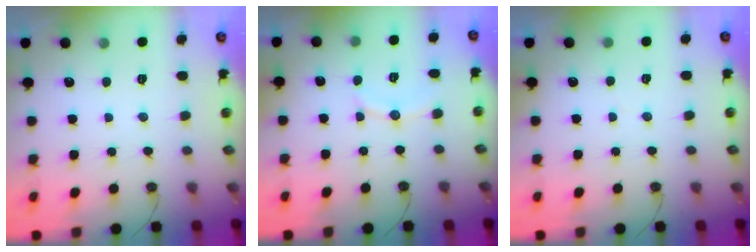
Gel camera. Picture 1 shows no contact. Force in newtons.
{"total": 6.5, "press": 6.5, "slide": 0.2}
{"total": 1.2, "press": 1.2, "slide": 0.1}